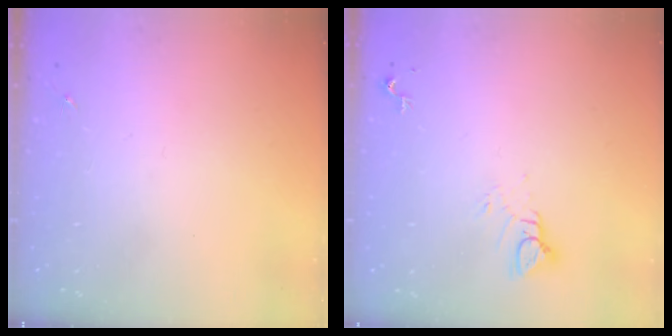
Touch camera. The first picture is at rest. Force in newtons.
{"total": 5.6, "press": 5.6, "slide": 0.4}